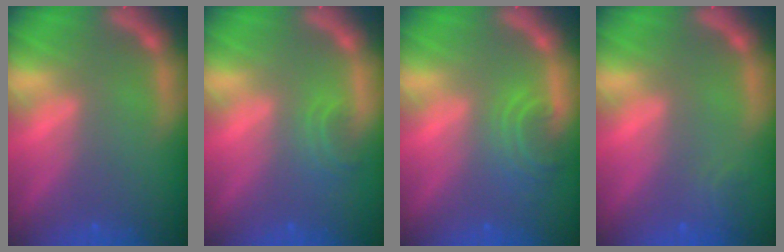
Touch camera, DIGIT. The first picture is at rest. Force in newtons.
{"total": 1.9}
{"total": 3.5}
{"total": 1.4}